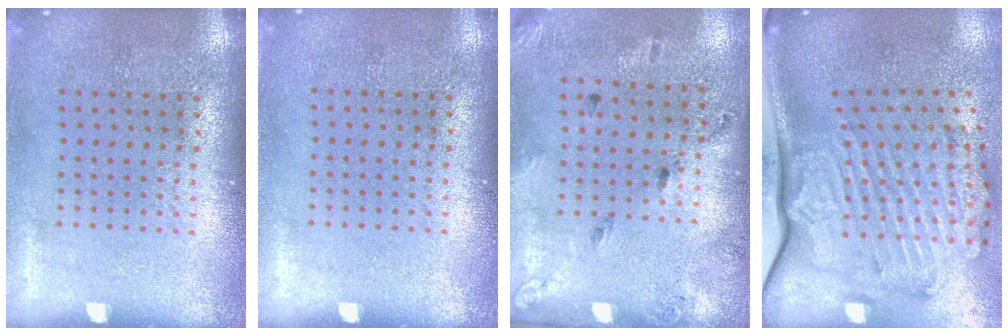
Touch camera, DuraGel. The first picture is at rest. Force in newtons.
{"total": 0.0}
{"total": 1.8, "press": 1.1, "slide": 1.5}
{"total": 3.4, "press": 2.4, "slide": 2.4}